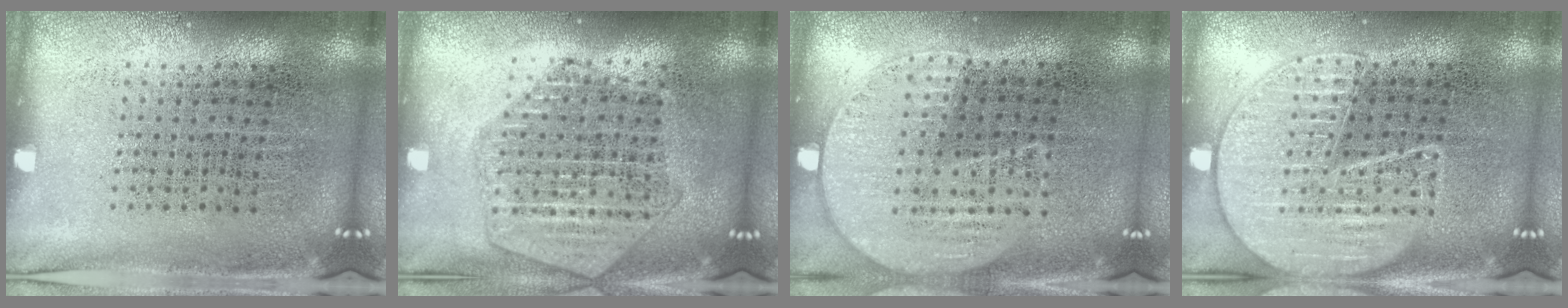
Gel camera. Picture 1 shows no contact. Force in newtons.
{"total": 1.9, "press": 1.8, "slide": 0.6}
{"total": 1.2, "press": 1.0, "slide": 0.6}
{"total": 1.9, "press": 1.9, "slide": 0.2}